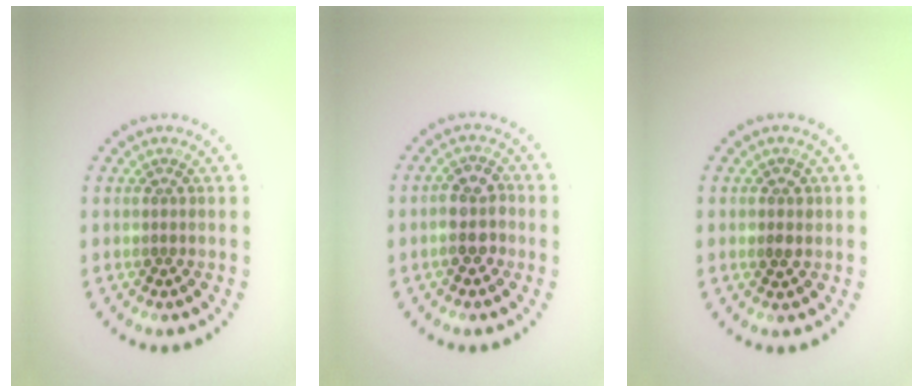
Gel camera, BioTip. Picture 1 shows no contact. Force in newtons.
{"total": 2.7, "press": 2.6, "slide": 0.8}
{"total": 1.3, "press": 1.2, "slide": 0.3}